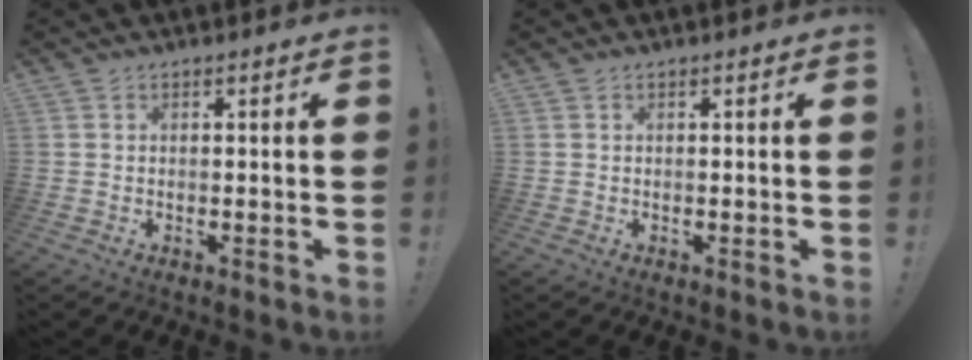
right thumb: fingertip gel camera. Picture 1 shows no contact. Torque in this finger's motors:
{"motor_torque": [0.00, -0.04, -0.11, 0.09, 0.02]}